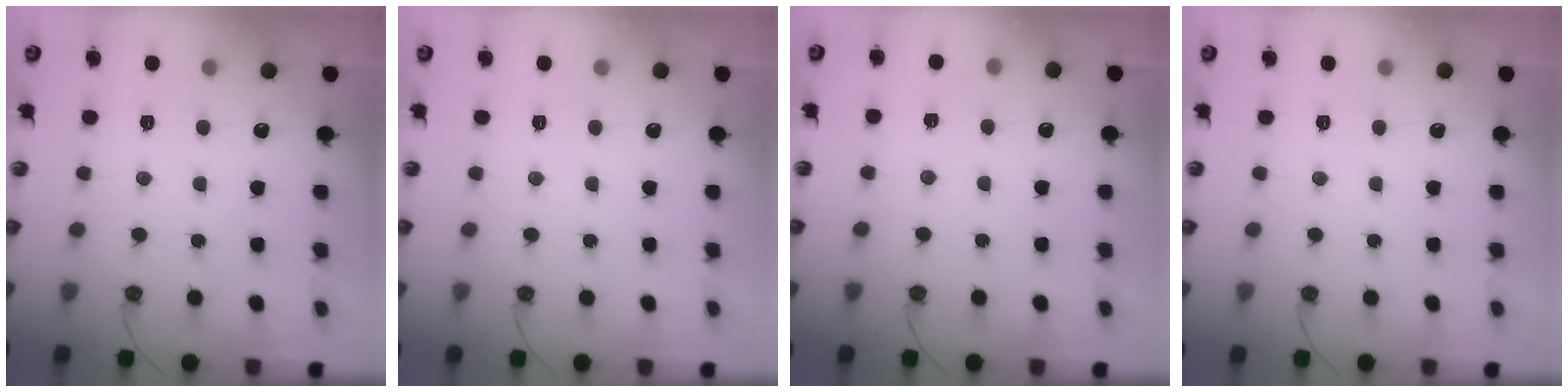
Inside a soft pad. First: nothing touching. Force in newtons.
{"total": 0.0}
{"total": 2.6, "press": 2.5, "slide": 0.8}
{"total": 0.0}